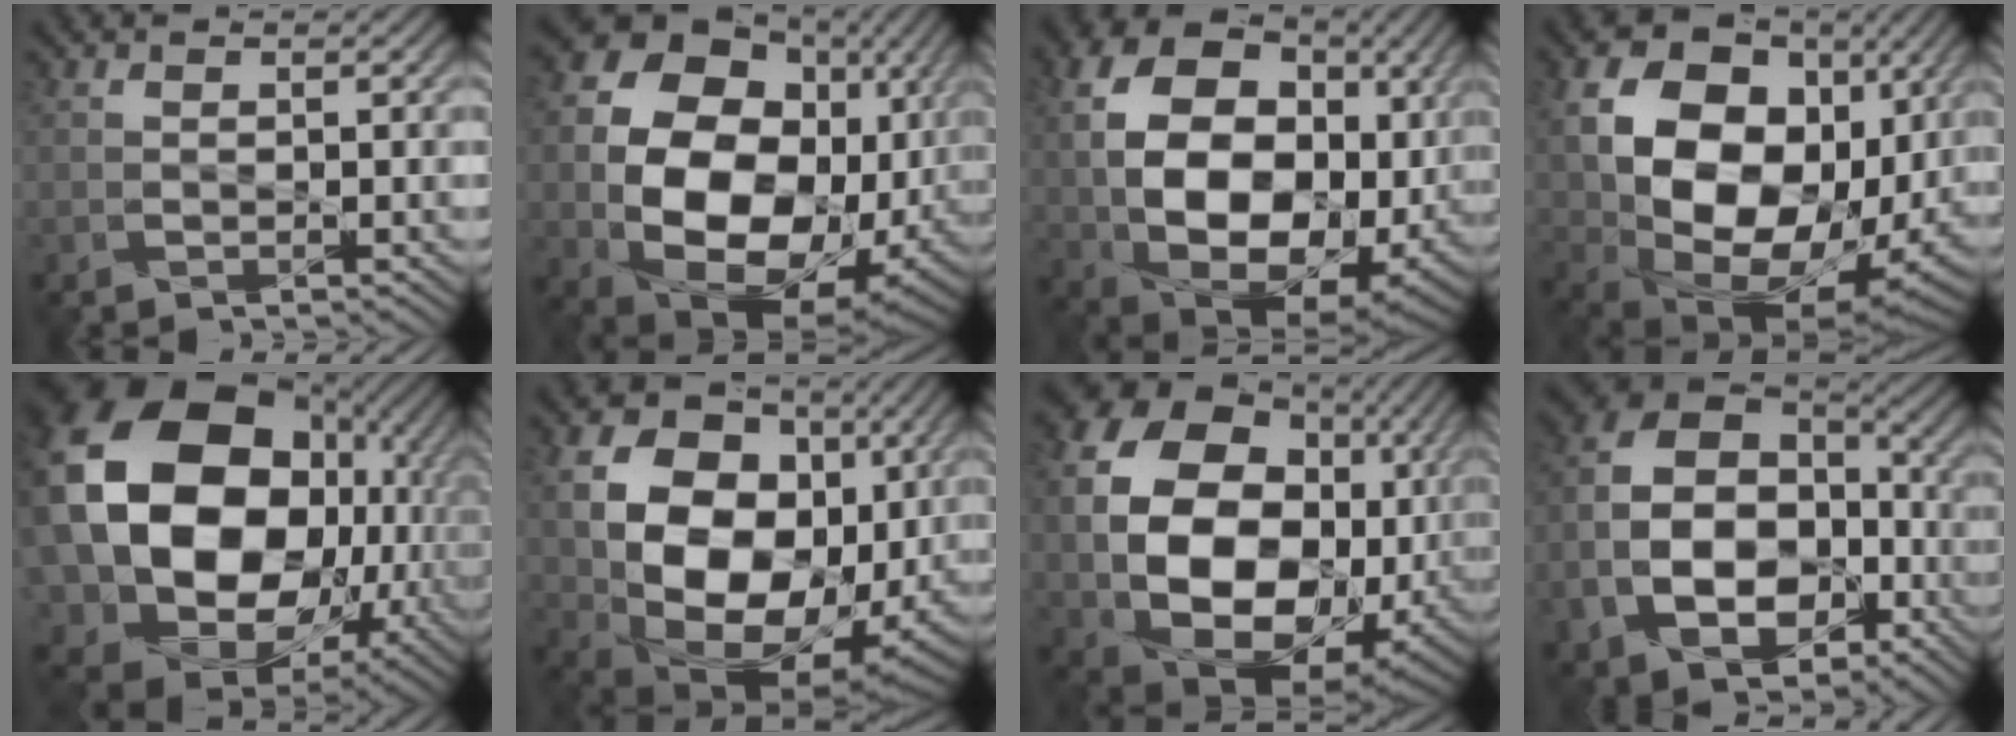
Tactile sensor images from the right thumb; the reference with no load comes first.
{"total": 20.8, "force": [-1.0, 15.8, 13.5], "torque": [-0.293, -0.063, 0.032]}
{"total": 18.2, "force": [1.0, 13.2, 12.6], "torque": [-0.265, -0.033, 0.035]}
{"total": 20.9, "force": [2.7, 15.5, 13.9], "torque": [-0.291, -0.022, 0.077]}
{"total": 24.9, "force": [2.3, 20.2, 14.3], "torque": [-0.345, -0.054, 0.059]}
{"total": 20.3, "force": [1.2, 15.1, 13.5], "torque": [-0.276, -0.032, 0.059]}
{"total": 20.9, "force": [0.1, 15.8, 13.7], "torque": [-0.309, -0.048, 0.047]}
{"total": 15.7, "force": [-5.2, 11.0, 9.9], "torque": [-0.223, -0.033, -0.081]}